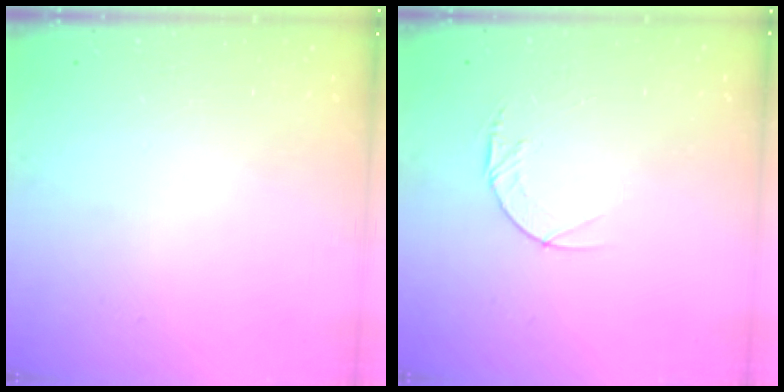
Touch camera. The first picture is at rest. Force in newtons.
{"total": 4.6, "press": 4.6, "slide": 0.4}